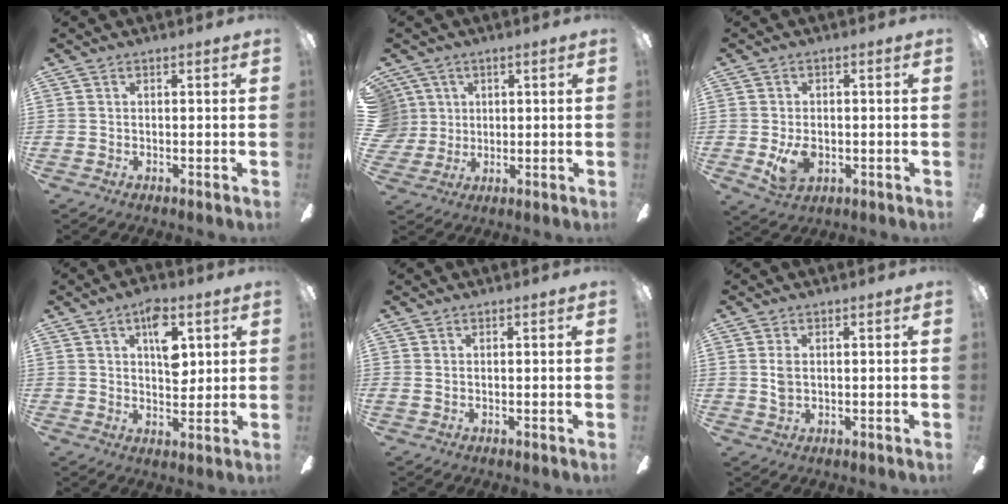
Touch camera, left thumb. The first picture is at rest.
{"total": 6.1, "force": [2.1, 5.7, 0.4], "torque": [-0.018, 0.005, 0.043]}
{"total": 6.5, "force": [-1.3, 4.6, 4.5], "torque": [-0.064, -0.002, -0.023]}
{"total": 9.6, "force": [3.6, 5.5, 7.1], "torque": [-0.085, -0.010, 0.057]}
{"total": 0.8, "force": [0.5, 0.1, 0.6], "torque": [-0.013, 0.001, 0.008]}
{"total": 2.9, "force": [0.6, 1.8, 2.2], "torque": [-0.039, 0.002, 0.007]}